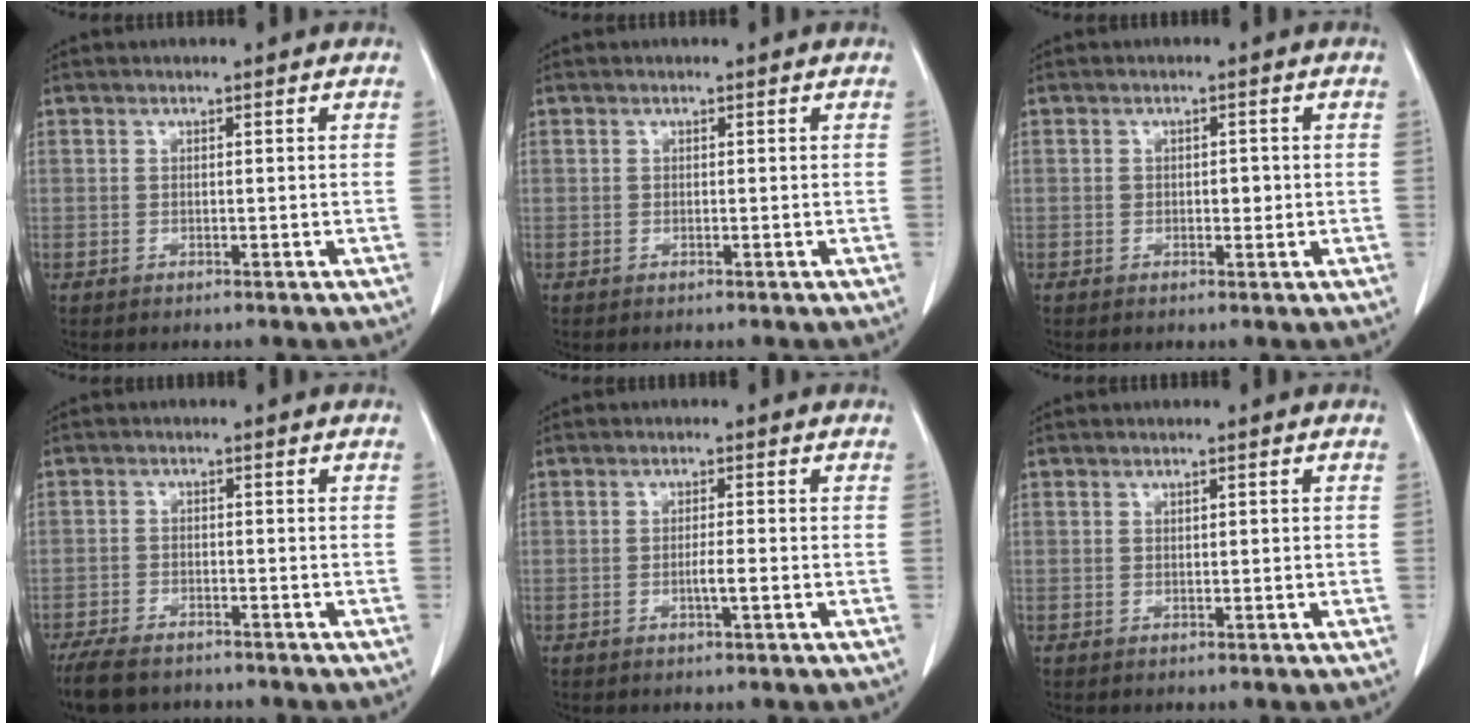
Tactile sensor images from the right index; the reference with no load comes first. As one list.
[{"total": 0.0}, {"total": 1.9, "force": [-0.1, 1.2, 1.5], "torque": [-0.019, 0.002, 0.000]}, {"total": 7.8, "force": [-6.4, 2.9, 3.5], "torque": [-0.058, -0.012, -0.103]}, {"total": 2.3, "force": [-0.6, 0.1, 2.2], "torque": [-0.039, -0.001, -0.010]}, {"total": 0.7, "force": [0.1, 0.3, 0.7], "torque": [-0.011, 0.001, 0.004]}]